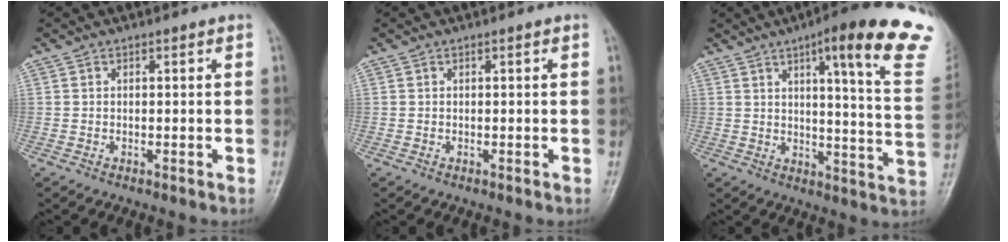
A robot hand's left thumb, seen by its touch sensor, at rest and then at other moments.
{"total": 0.0}
{"total": 21.9, "force": [12.3, 3.2, 17.8], "torque": [-0.214, -0.047, 0.148]}